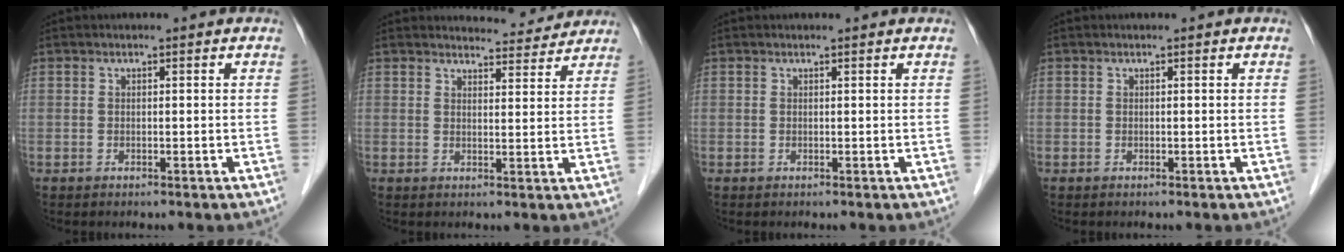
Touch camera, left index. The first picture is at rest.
{"total": 5.3, "force": [5.3, 0.9, -0.1], "torque": [0.001, -0.004, 0.055]}
{"total": 0.0}
{"total": 0.0}